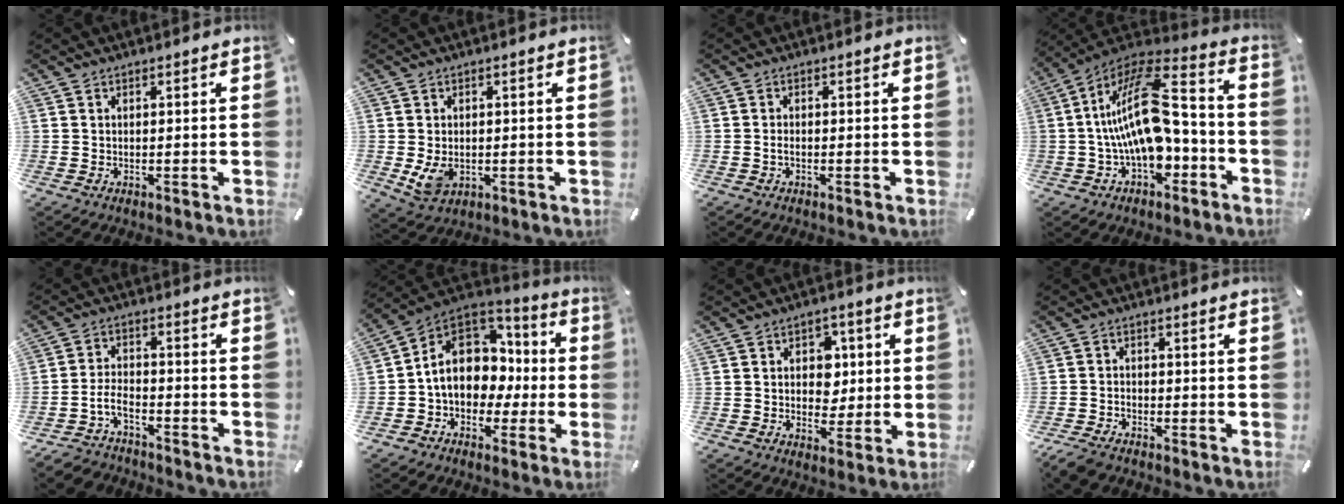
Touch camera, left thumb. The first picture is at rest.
{"total": 4.7, "force": [-0.2, 3.6, 3.0], "torque": [-0.058, -0.008, -0.006]}
{"total": 1.1, "force": [-0.5, 0.5, 0.9], "torque": [-0.018, 0.001, -0.010]}
{"total": 20.1, "force": [-0.2, 11.1, 16.7], "torque": [-0.316, 0.005, -0.001]}
{"total": 6.1, "force": [-3.7, 3.6, 3.2], "torque": [-0.080, 0.007, -0.075]}
{"total": 13.3, "force": [0.1, 11.2, 7.2], "torque": [-0.136, 0.003, 0.008]}
{"total": 7.1, "force": [0.7, 6.2, 3.3], "torque": [-0.040, 0.002, 0.008]}
{"total": 3.6, "force": [-2.9, 1.6, 1.3], "torque": [-0.040, 0.010, -0.061]}